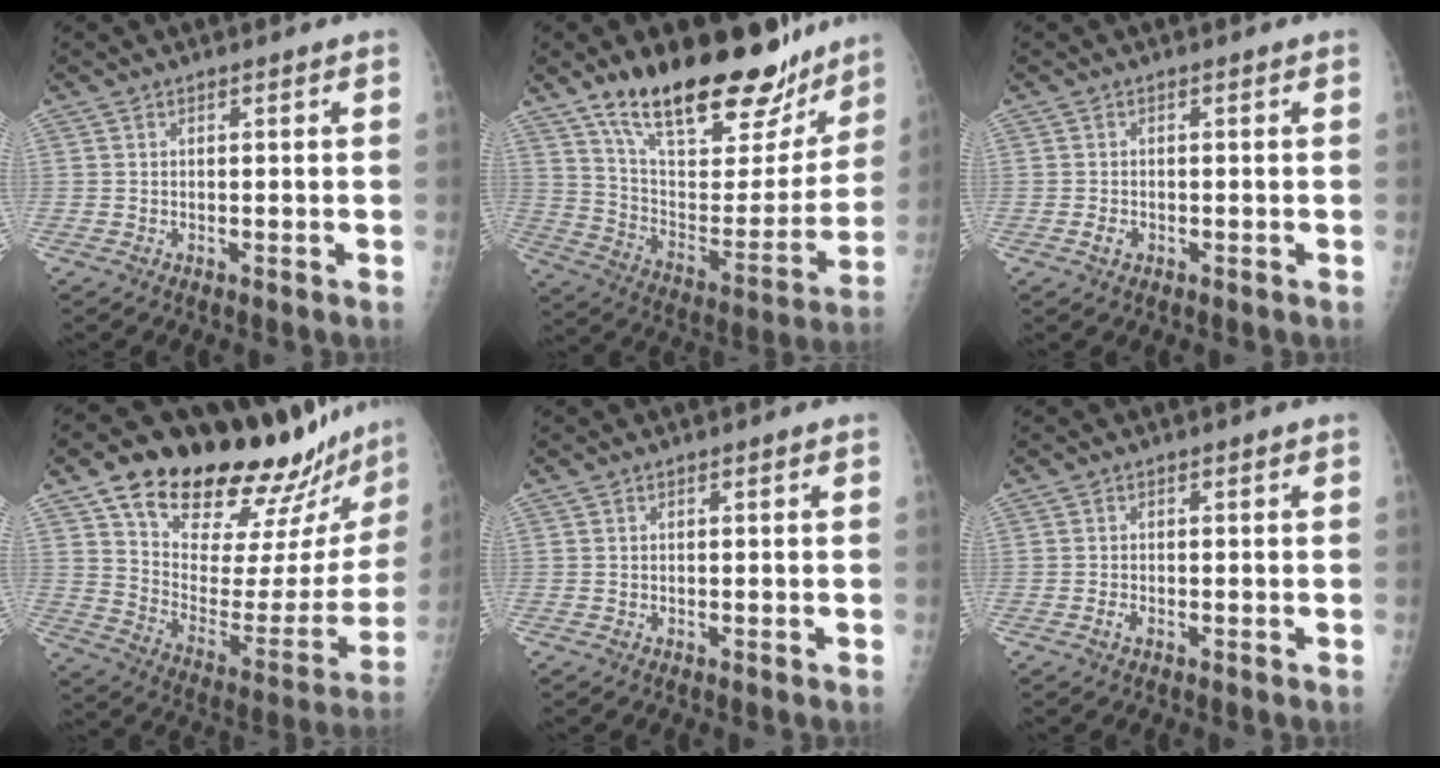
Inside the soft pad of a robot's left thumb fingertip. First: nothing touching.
{"total": 28.3, "force": [20.4, 11.0, 16.3], "torque": [-0.211, -0.076, 0.324]}
{"total": 1.3, "force": [-0.4, 1.0, 0.8], "torque": [-0.012, 0.001, -0.006]}
{"total": 30.0, "force": [23.1, 9.0, 16.9], "torque": [-0.227, -0.108, 0.340]}
{"total": 0.0}
{"total": 0.9, "force": [-0.3, 0.5, 0.6], "torque": [-0.012, -0.001, -0.007]}